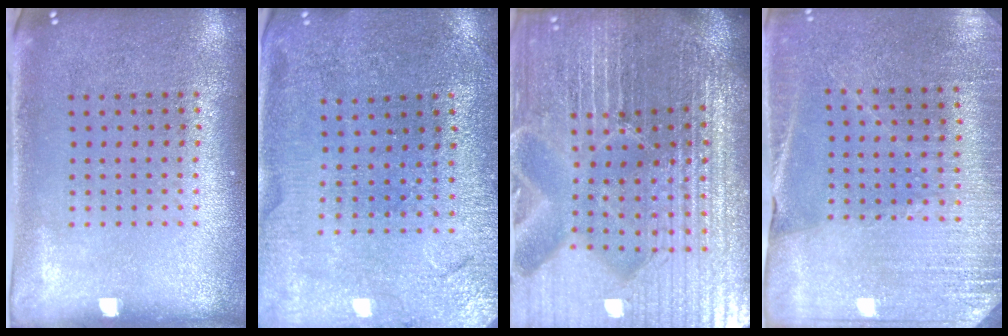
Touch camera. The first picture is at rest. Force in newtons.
{"total": 0.7, "press": 0.7, "slide": 0.1}
{"total": 7.2, "press": 6.3, "slide": 3.5}
{"total": 2.8, "press": 2.8, "slide": 0.2}